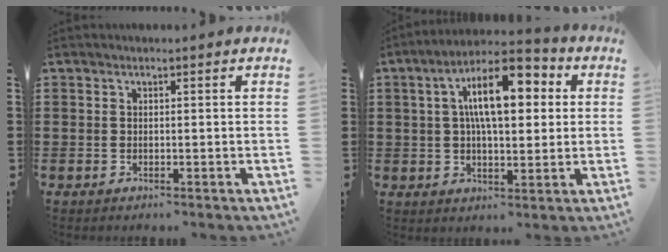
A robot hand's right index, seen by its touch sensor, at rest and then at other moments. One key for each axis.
{"total": 12.6, "fx": 3.7, "fy": 5.2, "fz": 10.9, "tx": -0.182, "ty": 0.007, "tz": 0.059}